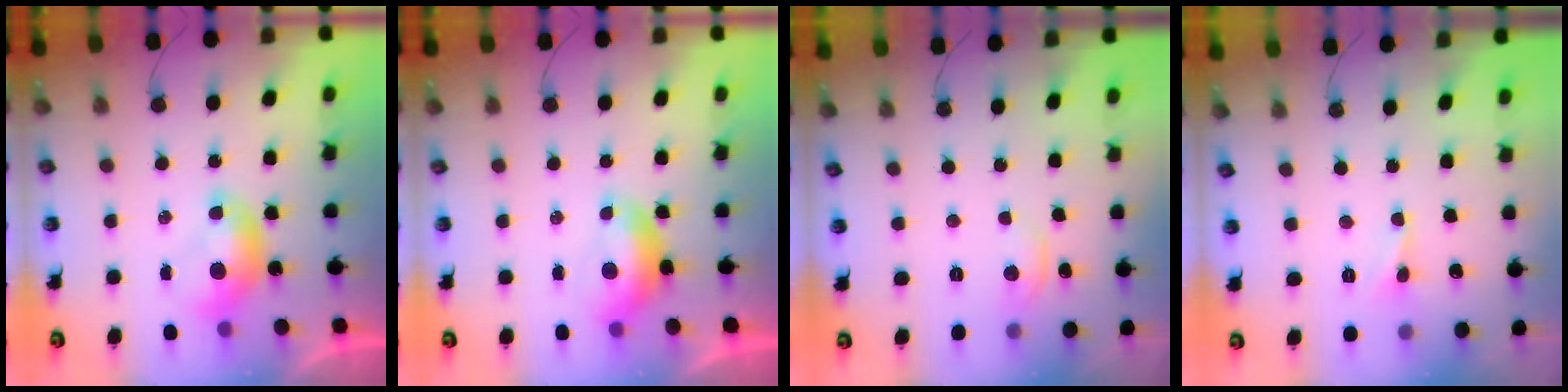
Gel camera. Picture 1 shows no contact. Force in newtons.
{"total": 0.9, "press": 0.6, "slide": 0.6}
{"total": 1.3, "press": 1.2, "slide": 0.2}
{"total": 1.7, "press": 1.6, "slide": 0.5}